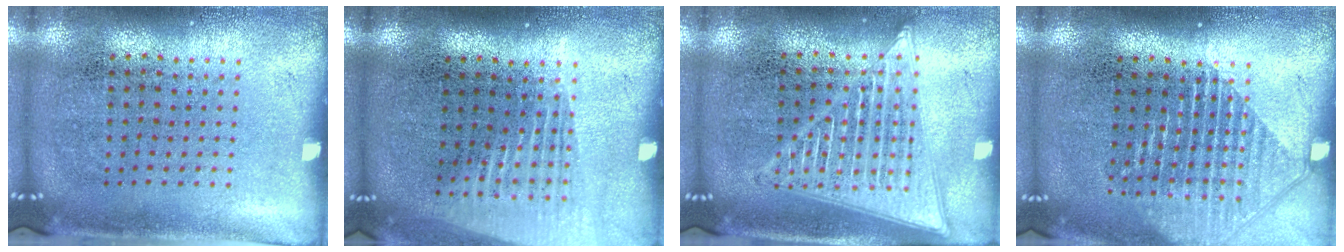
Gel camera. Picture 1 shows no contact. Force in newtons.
{"total": 1.4, "press": 1.2, "slide": 0.7}
{"total": 2.7, "press": 2.7, "slide": 0.2}
{"total": 1.5, "press": 1.4, "slide": 0.6}